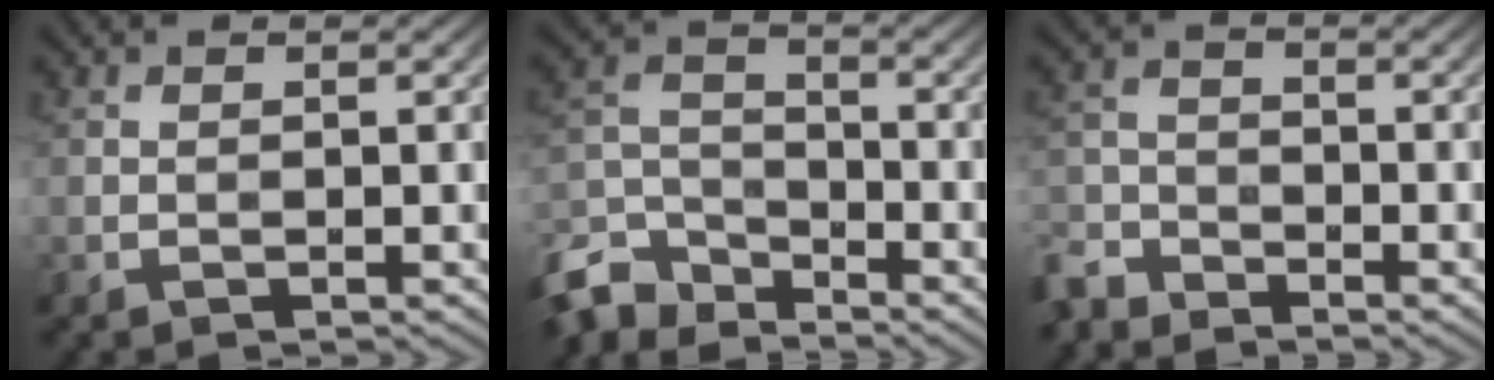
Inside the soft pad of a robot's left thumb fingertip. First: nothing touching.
{"total": 8.7, "force": [-6.9, 4.0, 3.5], "torque": [-0.086, -0.010, -0.156]}
{"total": 5.0, "force": [-4.4, 1.9, 1.3], "torque": [-0.032, -0.011, -0.108]}